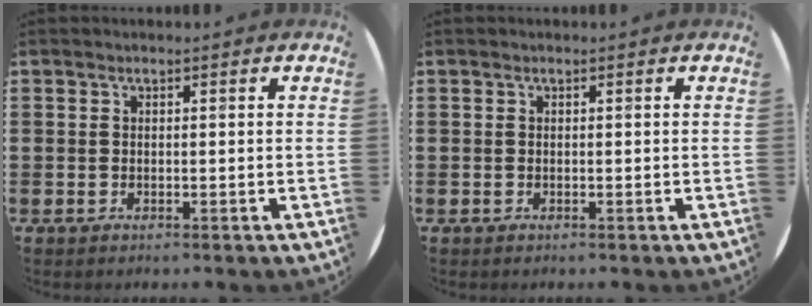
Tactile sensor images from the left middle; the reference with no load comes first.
{"total": 0.0}